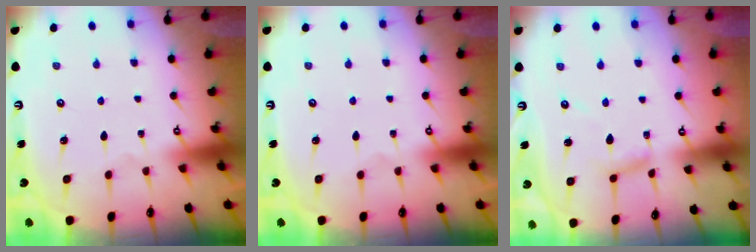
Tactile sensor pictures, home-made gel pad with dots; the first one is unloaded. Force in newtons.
{"total": 0.0}
{"total": 5.2, "press": 5.2, "slide": 0.3}